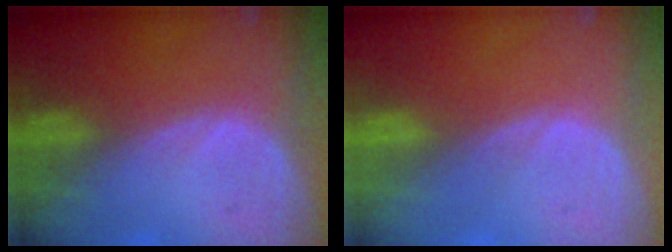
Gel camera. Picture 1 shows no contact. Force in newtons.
{"total": 0.0}